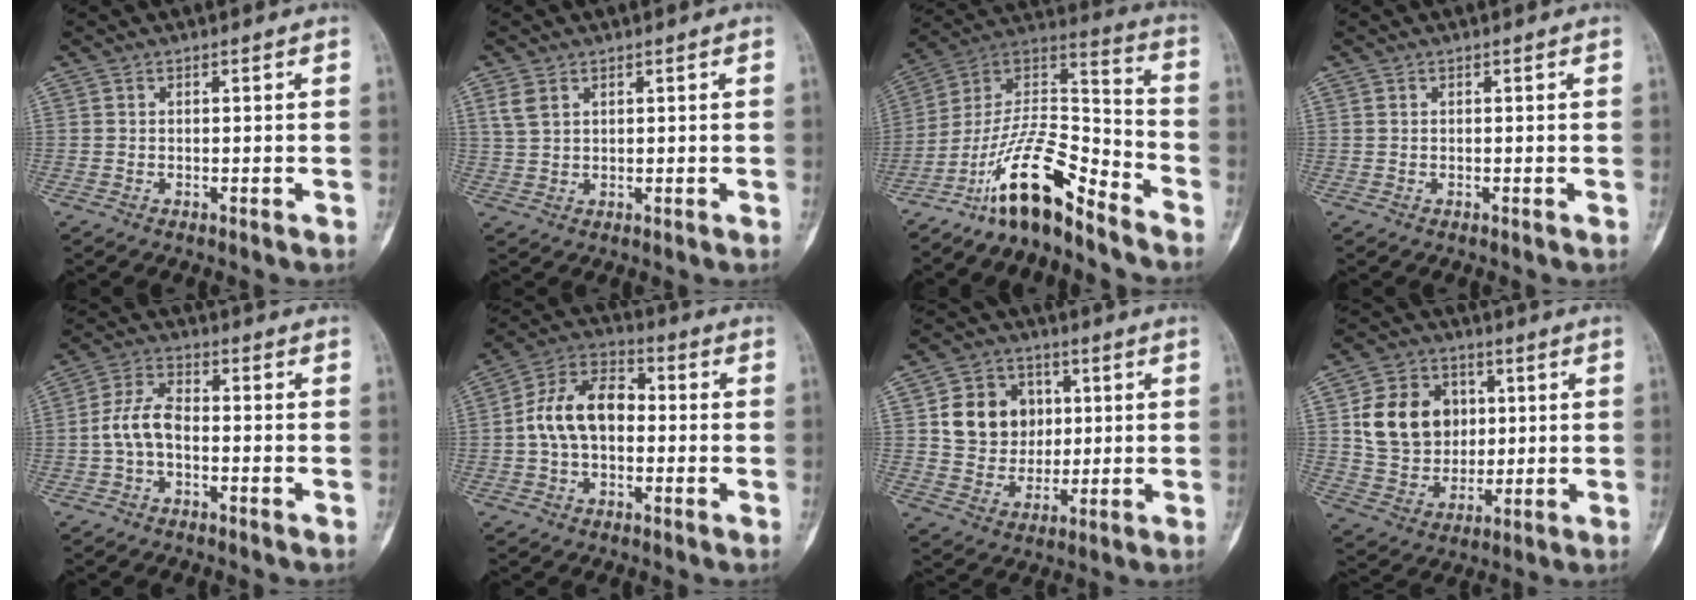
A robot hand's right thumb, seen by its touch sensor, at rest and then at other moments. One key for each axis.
{"total": 3.5, "fx": 1.7, "fy": 2.2, "fz": 2.1, "tx": -0.045, "ty": 0.000, "tz": 0.046}
{"total": 16.2, "fx": -11.8, "fy": 4.8, "fz": 9.9, "tx": -0.158, "ty": 0.113, "tz": -0.217}
{"total": 0.0}
{"total": 6.6, "fx": -1.4, "fy": 3.7, "fz": 5.3, "tx": -0.106, "ty": 0.023, "tz": -0.035}
{"total": 12.2, "fx": -0.3, "fy": 8.1, "fz": 9.1, "tx": -0.152, "ty": 0.035, "tz": -0.017}
{"total": 12.3, "fx": 2.5, "fy": 10.6, "fz": 5.6, "tx": -0.052, "ty": -0.001, "tz": 0.049}
{"total": 15.0, "fx": 3.0, "fy": 12.4, "fz": 7.9, "tx": -0.104, "ty": 0.000, "tz": 0.062}